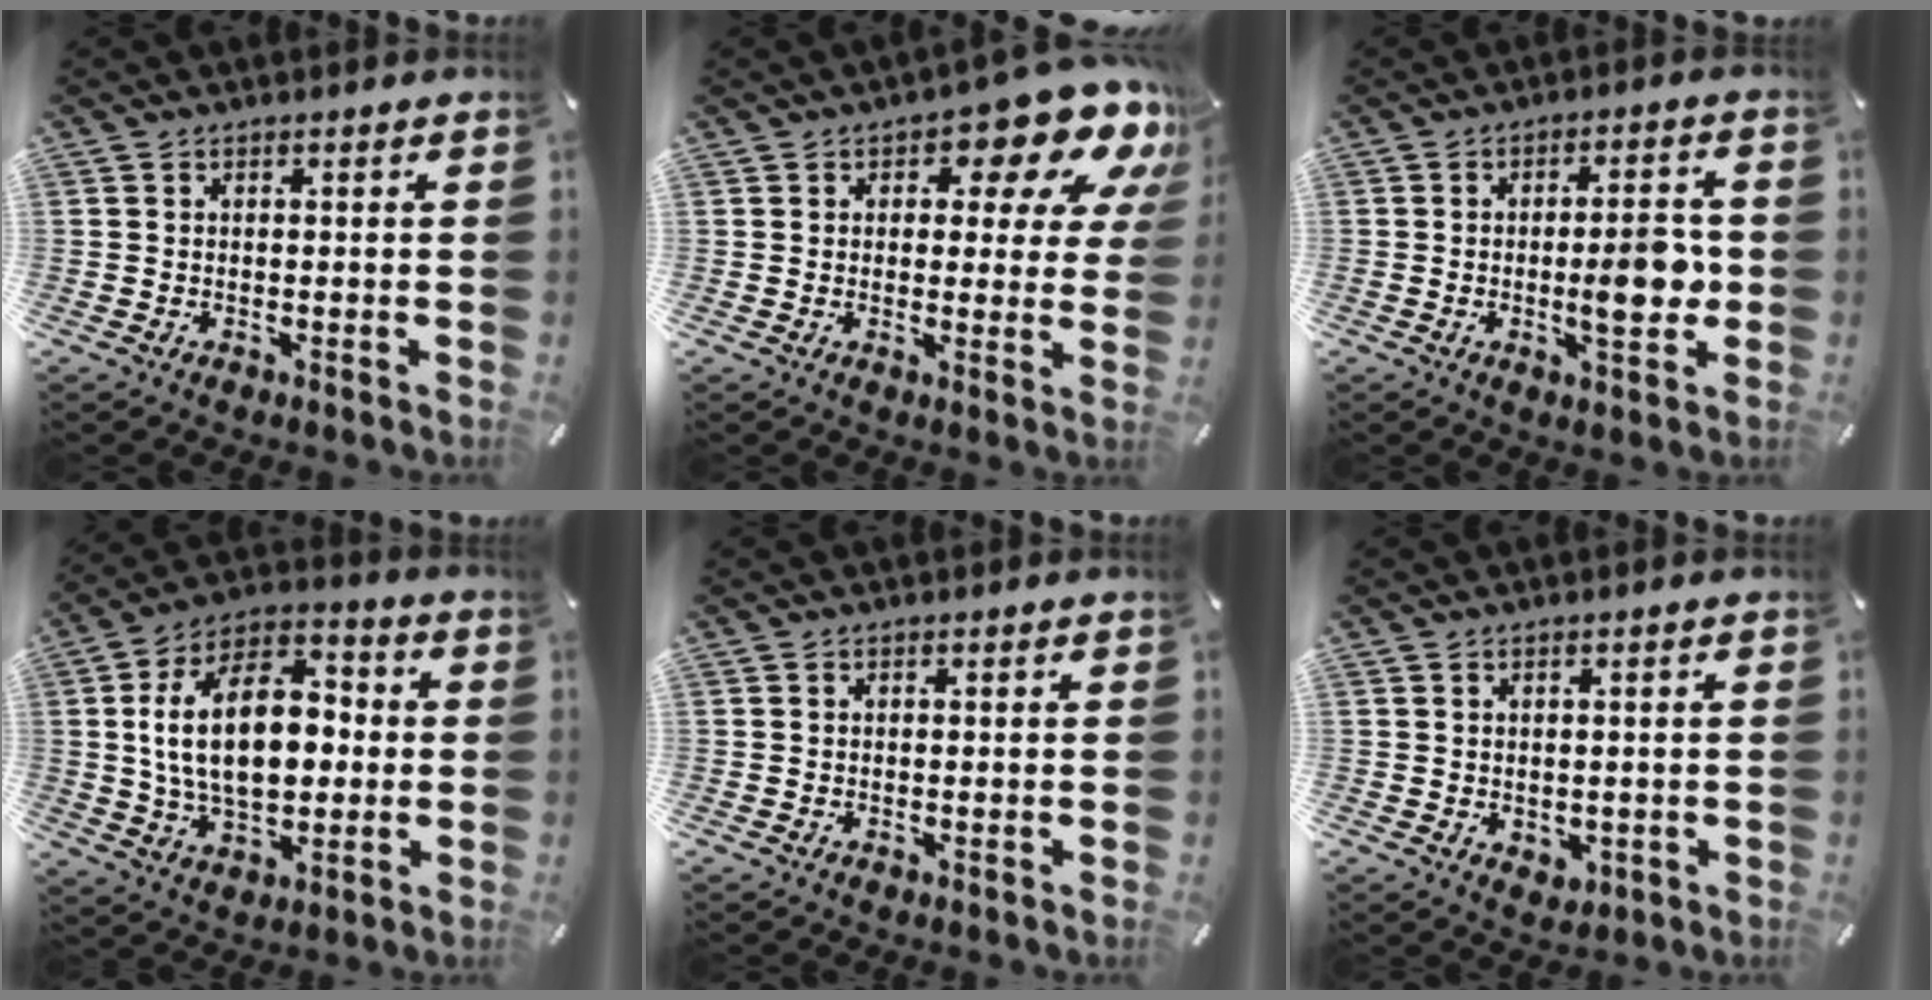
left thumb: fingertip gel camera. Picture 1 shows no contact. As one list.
[{"total": 14.0, "force": [7.8, 6.3, 9.7], "torque": [-0.122, -0.051, 0.127]}, {"total": 9.7, "force": [-1.0, 3.5, 9.0], "torque": [-0.122, -0.005, -0.020]}, {"total": 19.3, "force": [0.6, 12.2, 14.9], "torque": [-0.277, 0.006, 0.005]}, {"total": 0.0}, {"total": 1.9, "force": [0.2, 1.8, 0.6], "torque": [-0.004, 0.000, 0.003]}]